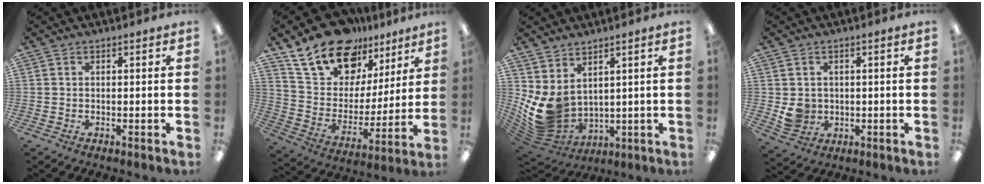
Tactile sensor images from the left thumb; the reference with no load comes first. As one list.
[{"total": 18.8, "force": [14.2, 10.7, 6.4], "torque": [-0.128, -0.094, 0.259]}, {"total": 9.6, "force": [2.4, 7.5, 5.5], "torque": [-0.139, -0.031, 0.056]}, {"total": 4.8, "force": [0.5, 4.5, 1.5], "torque": [-0.019, 0.003, 0.013]}]